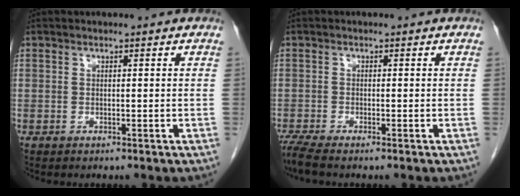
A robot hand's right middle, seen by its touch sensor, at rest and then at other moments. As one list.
[{"total": 2.4, "force": [-2.0, -0.2, 1.3], "torque": [-0.034, -0.008, -0.046]}]